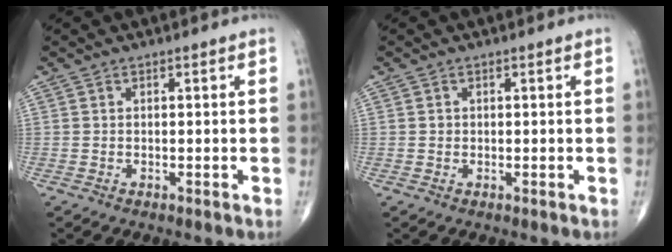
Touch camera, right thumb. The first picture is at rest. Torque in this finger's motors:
{"motor_torque": [-0.27, 0.11, 0.12, -0.12, -0.03]}